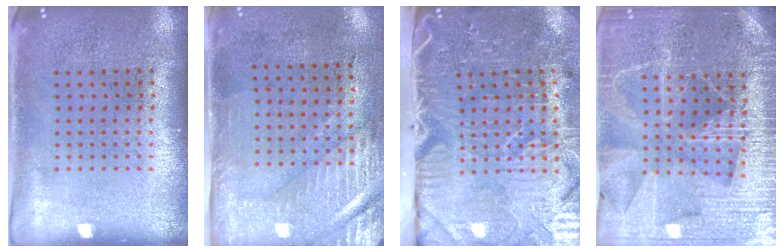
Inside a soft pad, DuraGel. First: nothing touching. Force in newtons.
{"total": 3.0, "press": 2.4, "slide": 1.6}
{"total": 5.3, "press": 4.4, "slide": 3.0}
{"total": 4.5, "press": 4.2, "slide": 1.7}